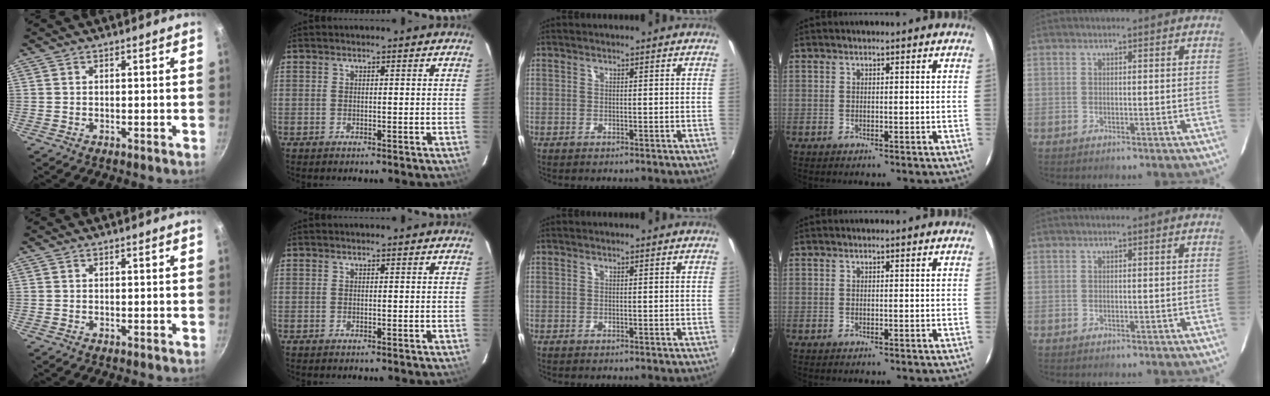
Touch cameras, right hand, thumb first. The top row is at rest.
{}